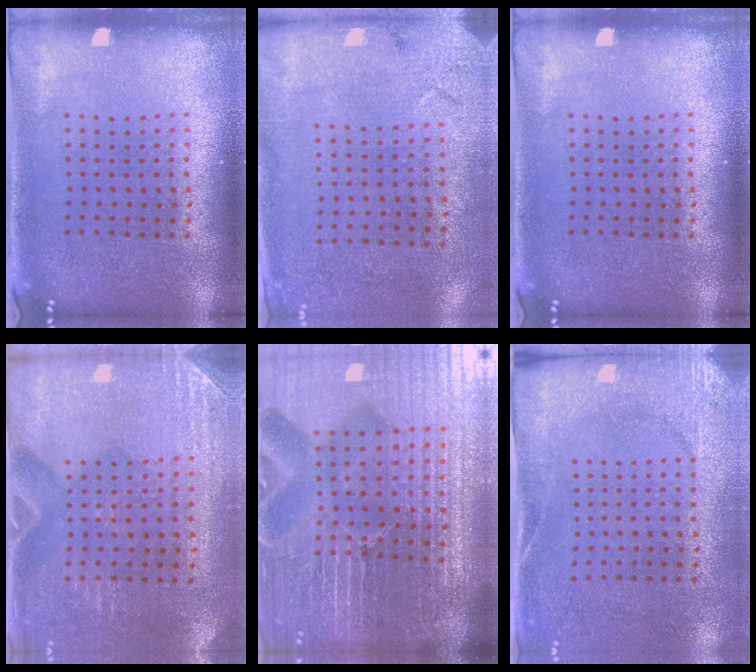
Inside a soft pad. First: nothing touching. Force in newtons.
{"total": 2.7, "press": 2.2, "slide": 1.6}
{"total": 0.0}
{"total": 2.8, "press": 2.6, "slide": 1.2}
{"total": 7.2, "press": 6.3, "slide": 3.5}
{"total": 2.7, "press": 2.2, "slide": 1.7}